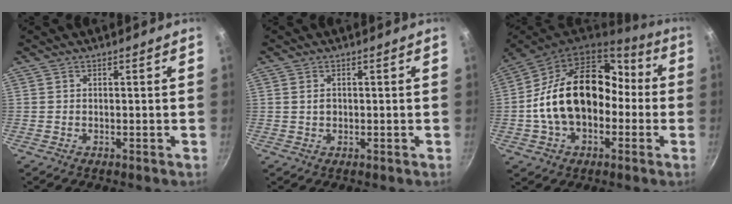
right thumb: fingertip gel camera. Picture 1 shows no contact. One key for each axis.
{"total": 1.7, "fx": 0.3, "fy": 1.3, "fz": 1.1, "tx": -0.016, "ty": 0.001, "tz": 0.006}
{"total": 22.4, "fx": -1.6, "fy": 15.7, "fz": 15.9, "tx": -0.244, "ty": 0.066, "tz": -0.028}